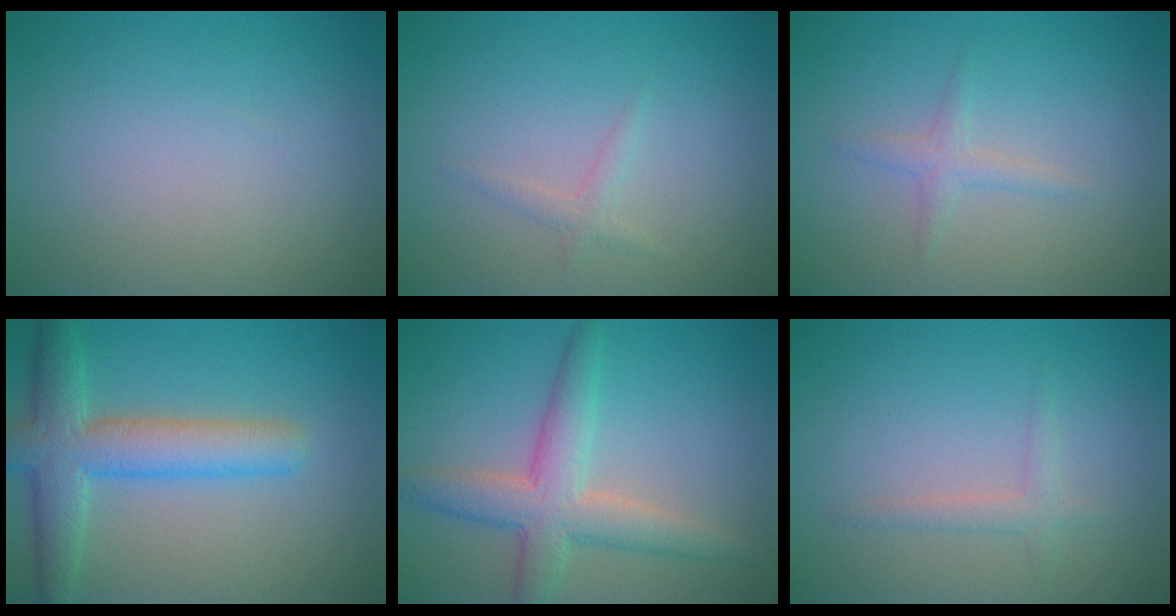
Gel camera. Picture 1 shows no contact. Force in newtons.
{"total": 1.1, "press": 1.1, "slide": 0.0}
{"total": 1.3, "press": 1.3, "slide": 0.0}
{"total": 6.0, "press": 6.0, "slide": 0.3}
{"total": 5.0, "press": 5.0, "slide": 0.3}
{"total": 1.3, "press": 1.3, "slide": 0.0}